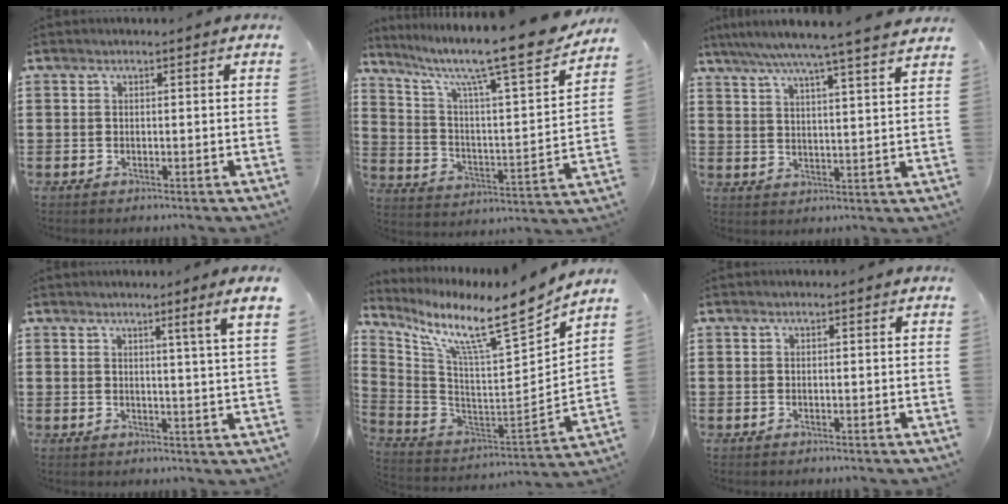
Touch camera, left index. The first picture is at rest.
{"total": 12.0, "force": [9.7, 0.8, 7.0], "torque": [-0.149, -0.072, 0.151]}
{"total": 6.0, "force": [5.2, -0.9, 2.9], "torque": [-0.076, -0.033, 0.085]}
{"total": 3.3, "force": [2.1, -1.8, 1.9], "torque": [-0.033, -0.021, 0.028]}
{"total": 10.7, "force": [8.2, 0.5, 7.0], "torque": [-0.150, -0.075, 0.125]}
{"total": 0.0}